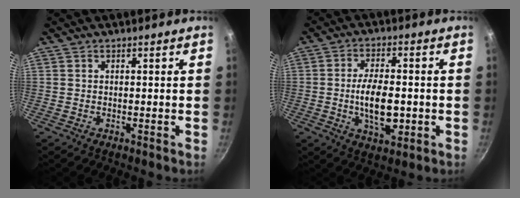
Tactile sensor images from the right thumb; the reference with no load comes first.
{"total": 10.2, "force": [-1.5, 5.0, 8.8], "torque": [-0.139, 0.007, -0.024]}